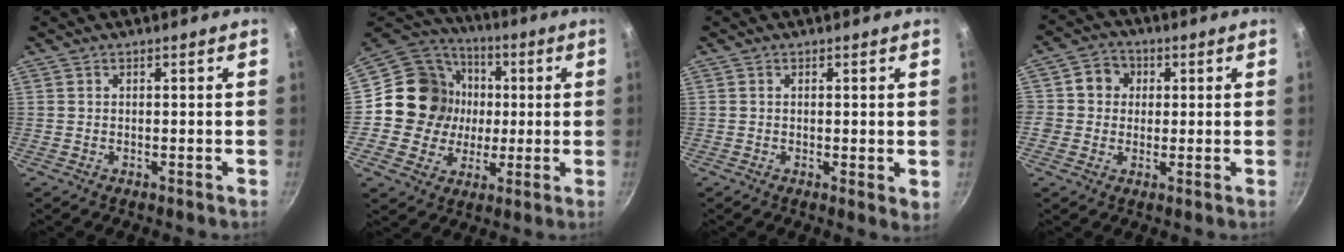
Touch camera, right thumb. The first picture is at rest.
{"total": 16.3, "force": [0.6, 15.2, 6.0], "torque": [-0.078, 0.024, 0.004]}
{"total": 2.8, "force": [0.3, 1.0, 2.6], "torque": [-0.029, -0.007, 0.002]}
{"total": 6.0, "force": [0.9, 5.6, 2.0], "torque": [0.004, 0.006, 0.001]}